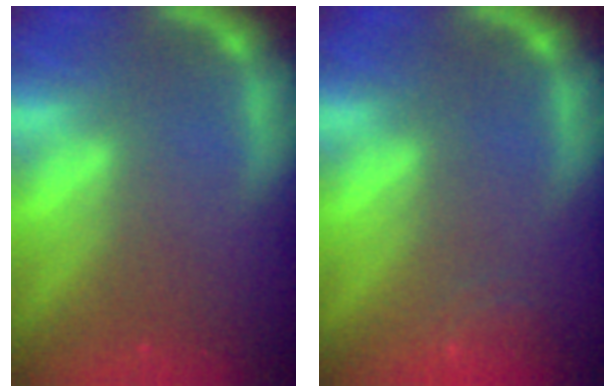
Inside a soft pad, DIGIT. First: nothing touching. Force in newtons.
{"total": 2.5}